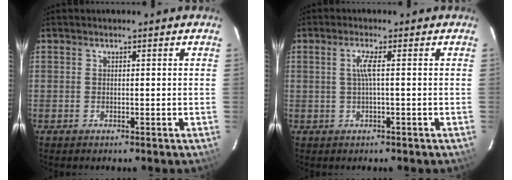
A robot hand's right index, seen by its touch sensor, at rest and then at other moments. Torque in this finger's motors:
{"motor_torque": [0.05, -0.01, 0.08, 0.07]}